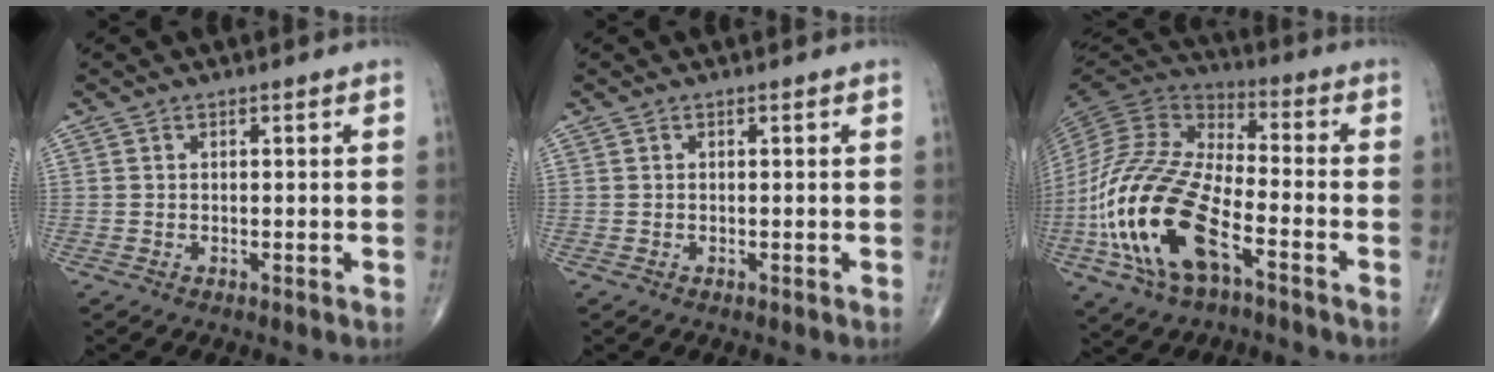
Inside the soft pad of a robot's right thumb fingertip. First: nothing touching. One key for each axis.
{"total": 0.0}
{"total": 21.9, "fx": -8.0, "fy": 9.8, "fz": 17.9, "tx": -0.374, "ty": 0.032, "tz": -0.151}